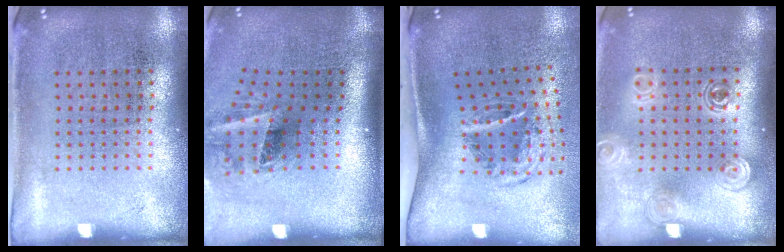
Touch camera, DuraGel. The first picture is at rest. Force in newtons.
{"total": 2.0, "press": 1.2, "slide": 1.6}
{"total": 2.0, "press": 1.2, "slide": 1.6}
{"total": 1.4, "press": 1.2, "slide": 0.8}